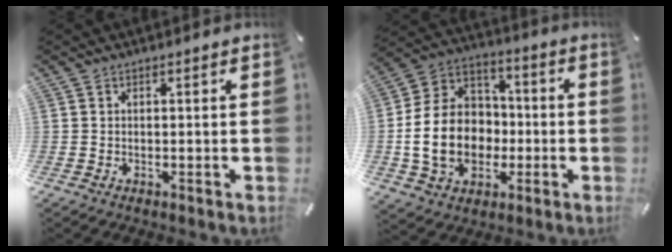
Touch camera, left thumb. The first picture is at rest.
{"total": 17.1, "force": [-3.5, 13.5, 9.9], "torque": [-0.219, 0.022, -0.060]}